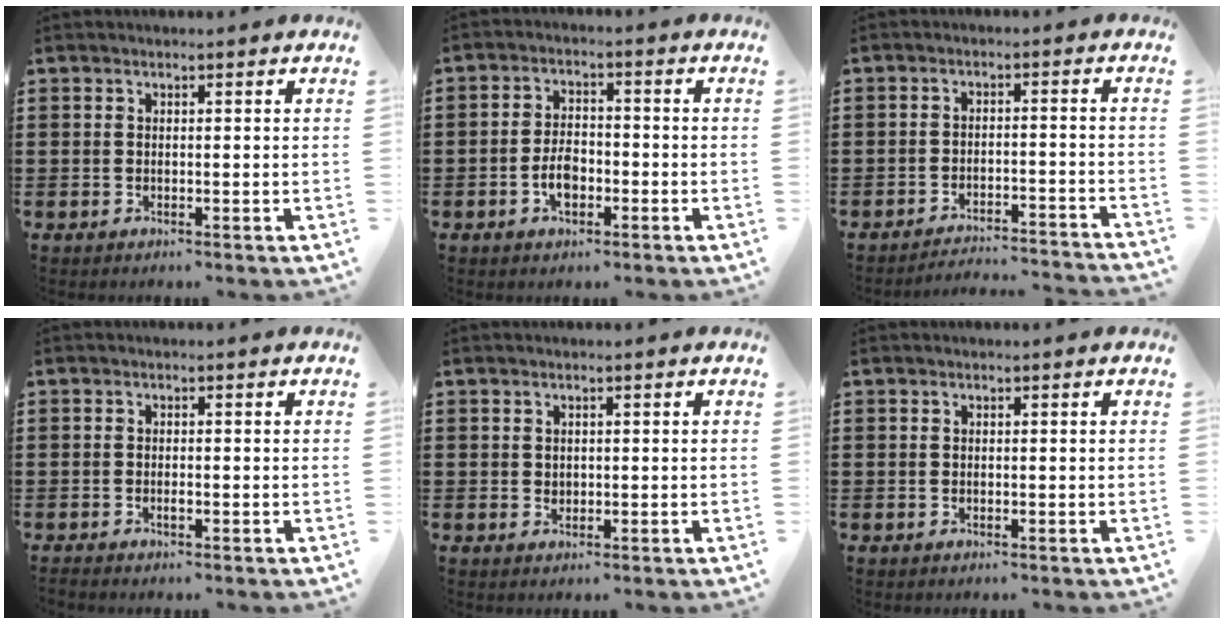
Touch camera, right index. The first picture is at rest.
{"total": 4.3, "force": [-1.7, 2.3, 3.2], "torque": [-0.072, 0.001, -0.035]}
{"total": 3.2, "force": [-3.2, 0.0, 0.4], "torque": [-0.012, 0.001, -0.069]}
{"total": 0.8, "force": [-0.5, 0.2, 0.6], "torque": [-0.013, -0.006, -0.007]}
{"total": 0.9, "force": [0.4, 0.8, 0.2], "torque": [-0.005, 0.004, 0.009]}
{"total": 0.0}